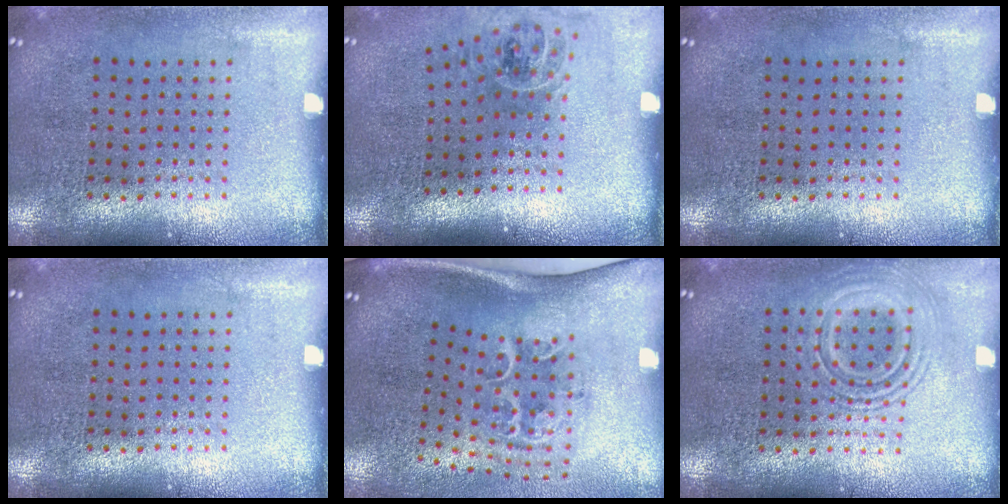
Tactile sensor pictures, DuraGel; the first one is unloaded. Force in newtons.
{"total": 1.1, "press": 1.0, "slide": 0.5}
{"total": 0.0}
{"total": 0.0}
{"total": 2.3, "press": 1.3, "slide": 1.9}
{"total": 2.5, "press": 2.4, "slide": 0.4}